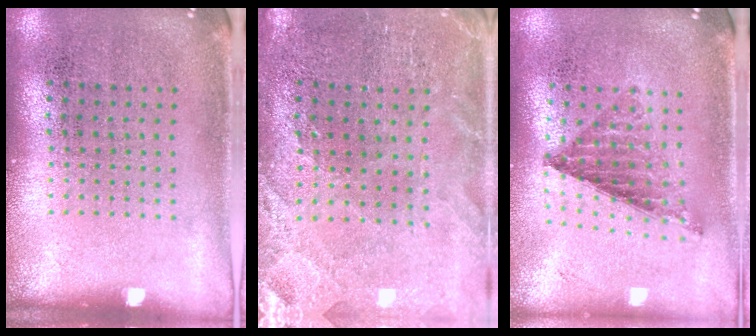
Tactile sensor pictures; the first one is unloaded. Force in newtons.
{"total": 0.9, "press": 0.8, "slide": 0.2}
{"total": 0.8, "press": 0.8, "slide": 0.1}